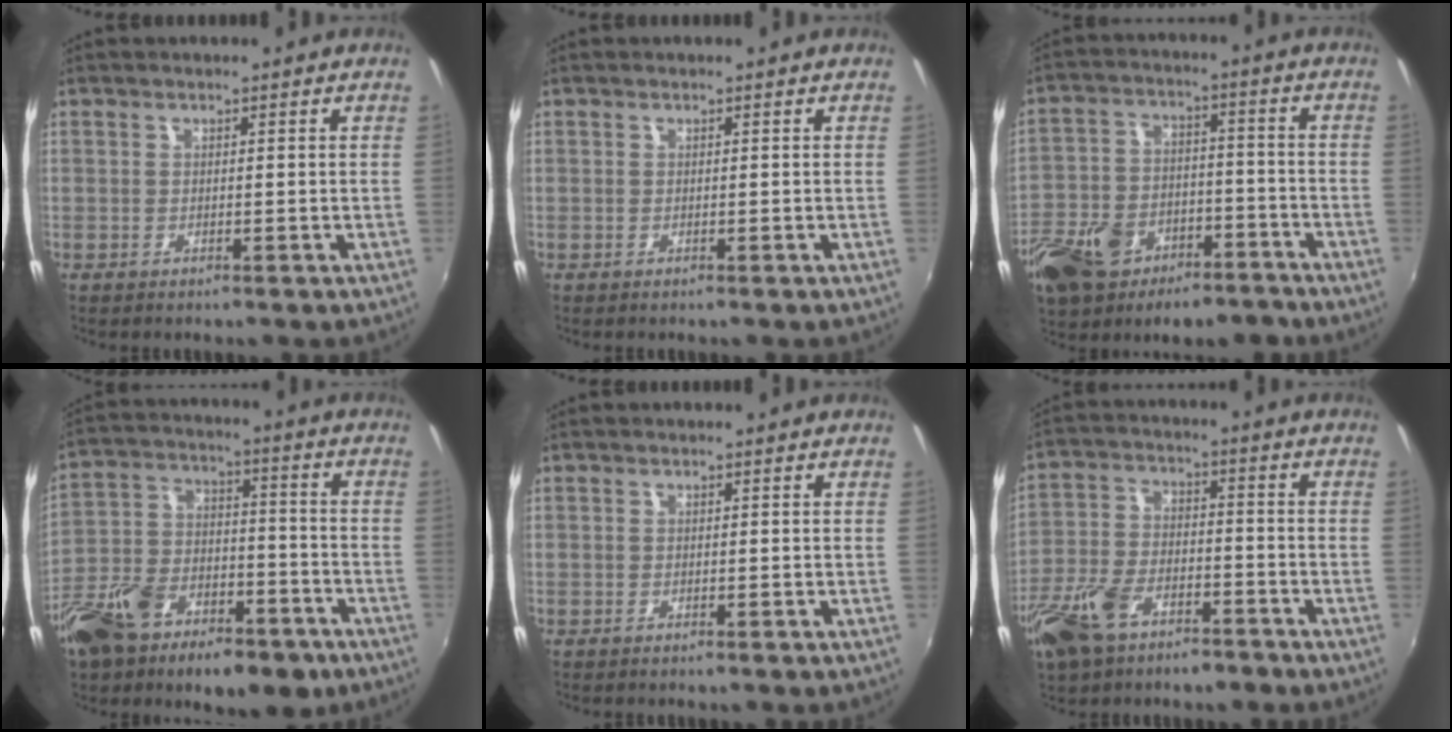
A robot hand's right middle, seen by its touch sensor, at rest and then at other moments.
{"total": 0.0}
{"total": 19.4, "force": [-11.7, 11.5, 10.5], "torque": [-0.249, -0.004, -0.187]}
{"total": 22.7, "force": [-13.1, 12.3, 13.7], "torque": [-0.296, -0.016, -0.212]}
{"total": 0.0}
{"total": 14.1, "force": [-9.0, 7.2, 8.2], "torque": [-0.191, -0.017, -0.165]}